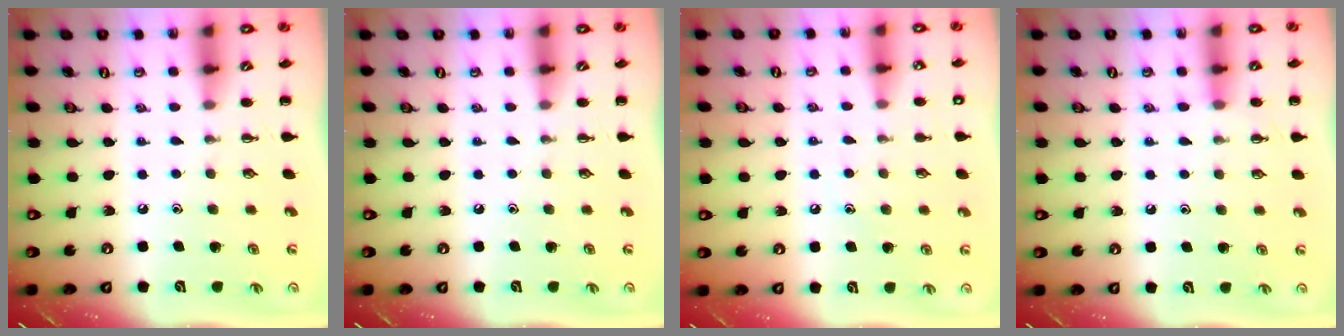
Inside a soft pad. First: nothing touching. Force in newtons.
{"total": 0.0}
{"total": 6.7, "press": 6.5, "slide": 1.7}
{"total": 7.8, "press": 7.5, "slide": 2.2}